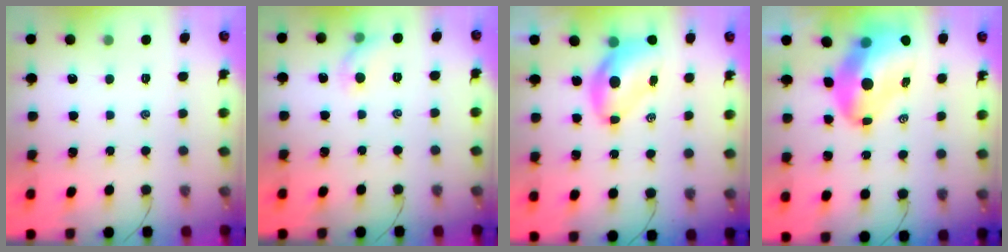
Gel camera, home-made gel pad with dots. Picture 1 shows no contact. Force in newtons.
{"total": 5.2, "press": 5.1, "slide": 1.0}
{"total": 7.4, "press": 7.2, "slide": 1.8}
{"total": 12.4, "press": 11.9, "slide": 3.5}